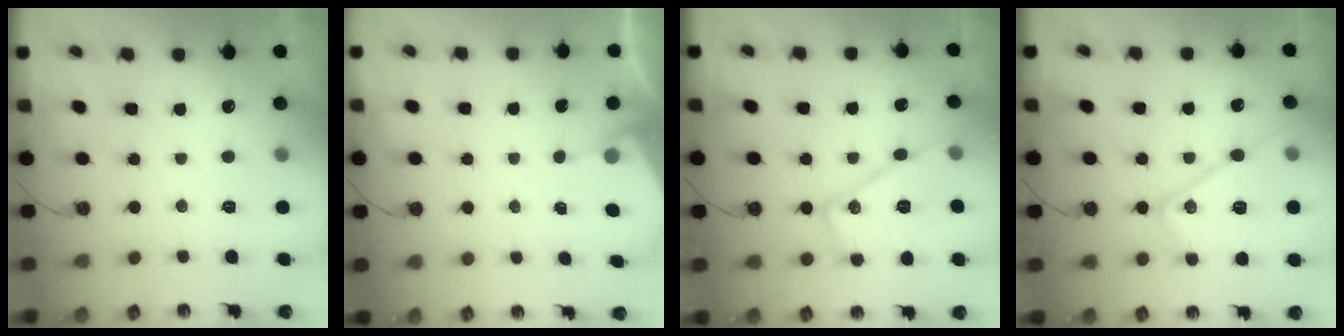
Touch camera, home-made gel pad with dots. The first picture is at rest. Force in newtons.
{"total": 2.6, "press": 2.6, "slide": 0.4}
{"total": 15.4, "press": 15.4, "slide": 0.7}
{"total": 16.5, "press": 16.4, "slide": 1.2}